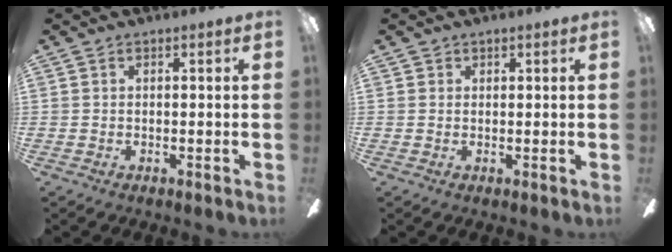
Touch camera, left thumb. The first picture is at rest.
{"total": 0.8, "force": [0.6, 0.4, -0.4], "torque": [0.008, 0.000, 0.011]}